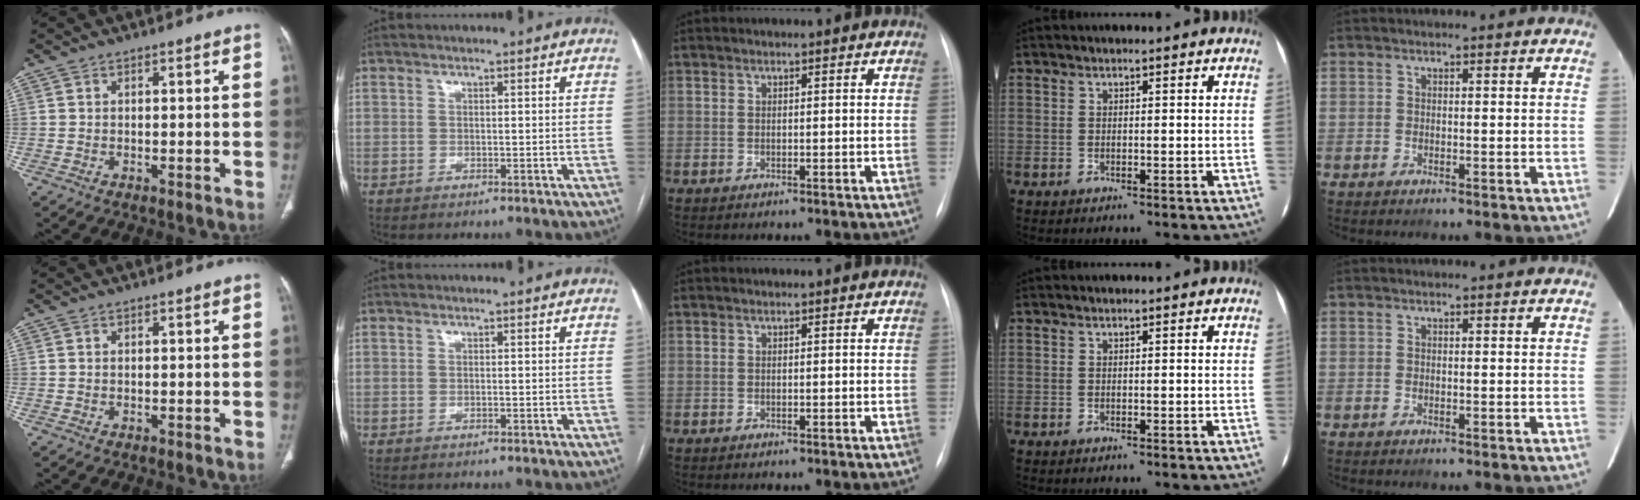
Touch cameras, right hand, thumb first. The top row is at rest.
{}